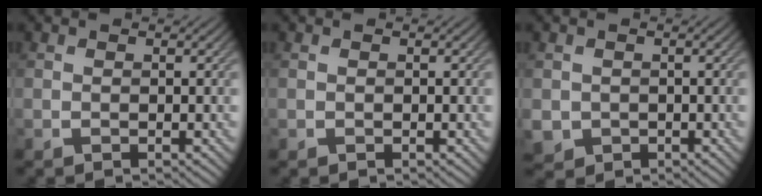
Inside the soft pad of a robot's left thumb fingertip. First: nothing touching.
{"total": 0.0}
{"total": 2.4, "force": [-0.4, 2.3, 0.5], "torque": [-0.021, -0.017, -0.007]}